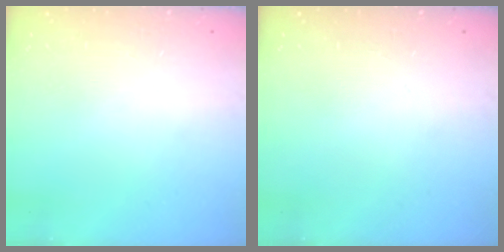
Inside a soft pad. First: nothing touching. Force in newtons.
{"total": 0.0}